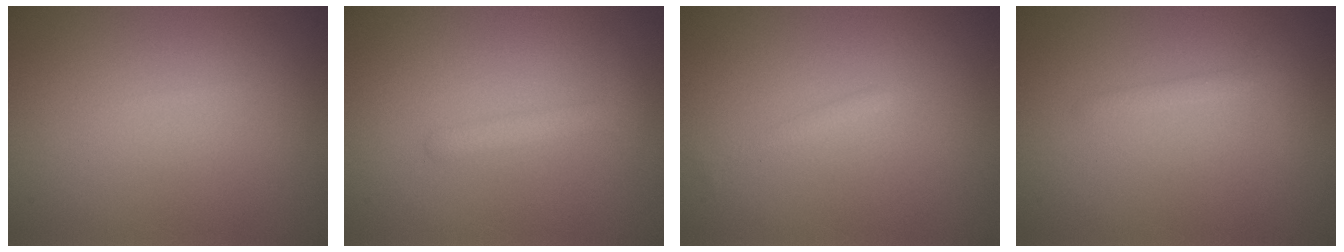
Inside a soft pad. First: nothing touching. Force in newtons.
{"total": 1.6, "press": 1.6, "slide": 0.1}
{"total": 0.7, "press": 0.7, "slide": 0.1}
{"total": 1.0, "press": 1.0, "slide": 0.0}